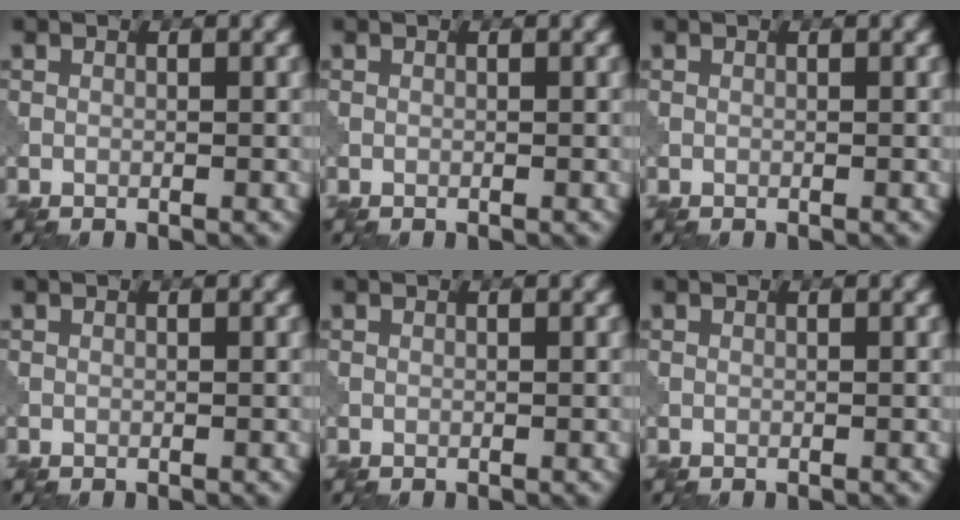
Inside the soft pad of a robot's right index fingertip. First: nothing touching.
{"total": 0.0}
{"total": 0.0}
{"total": 0.0}
{"total": 0.0}
{"total": 0.0}